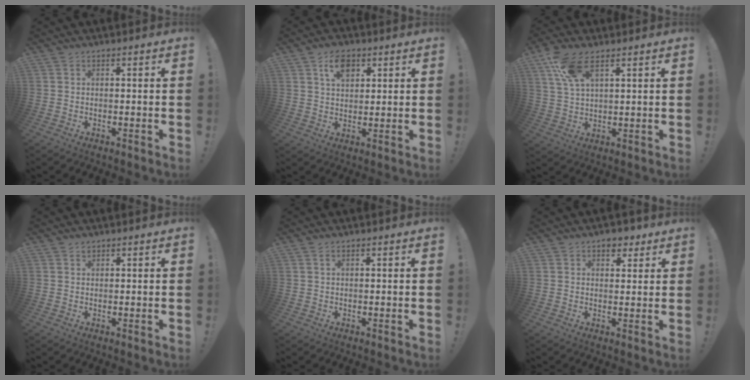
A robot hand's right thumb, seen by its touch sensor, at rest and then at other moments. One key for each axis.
{"total": 7.4, "fx": 3.6, "fy": 4.7, "fz": 4.5, "tx": -0.072, "ty": -0.002, "tz": 0.065}
{"total": 9.3, "fx": 5.6, "fy": 3.5, "fz": 6.6, "tx": -0.127, "ty": -0.016, "tz": 0.107}
{"total": 0.9, "fx": 0.8, "fy": 0.4, "fz": 0.2, "tx": 0.000, "ty": -0.001, "tz": 0.015}
{"total": 0.9, "fx": 0.4, "fy": 0.2, "fz": 0.8, "tx": -0.025, "ty": 0.005, "tz": 0.008}
{"total": 4.6, "fx": 2.8, "fy": 3.1, "fz": 1.9, "tx": -0.010, "ty": -0.011, "tz": 0.046}